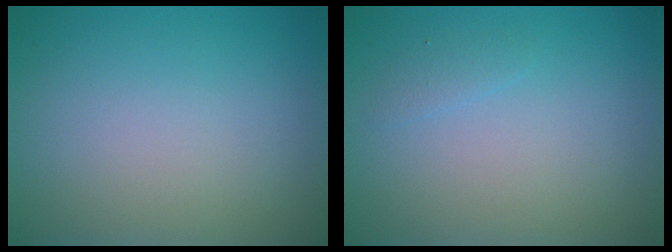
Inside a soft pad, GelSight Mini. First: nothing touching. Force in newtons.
{"total": 0.7, "press": 0.7, "slide": 0.1}